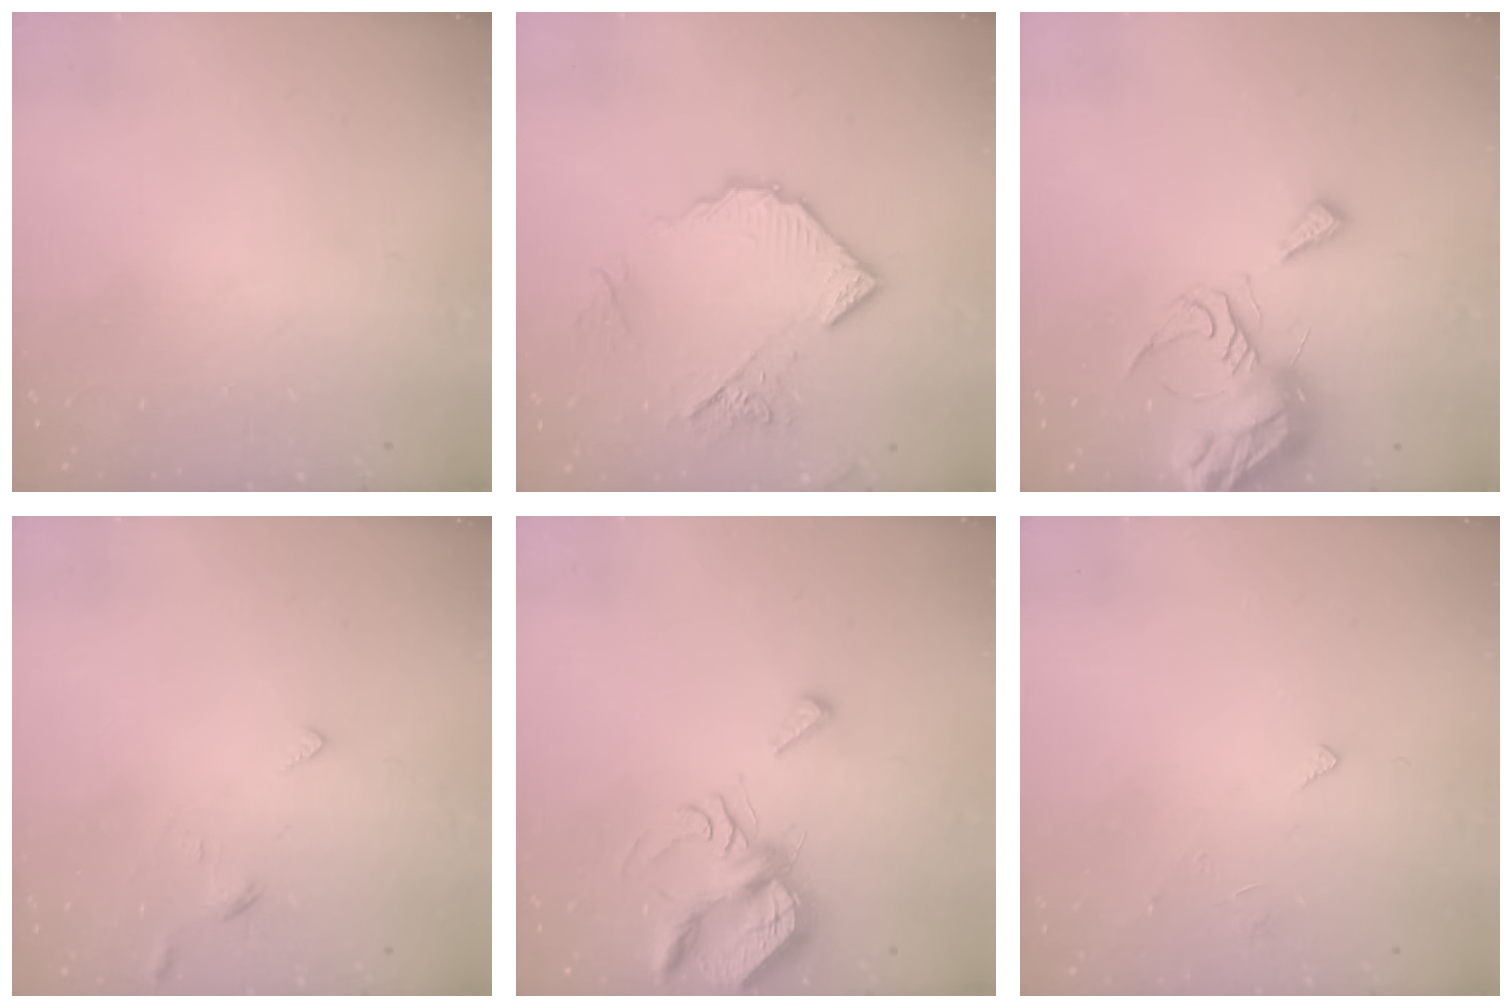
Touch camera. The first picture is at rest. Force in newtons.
{"total": 12.0, "press": 12.0, "slide": 1.0}
{"total": 11.9, "press": 11.8, "slide": 1.3}
{"total": 2.8, "press": 2.8, "slide": 0.6}
{"total": 7.2, "press": 7.2, "slide": 0.3}
{"total": 2.2, "press": 2.1, "slide": 0.4}